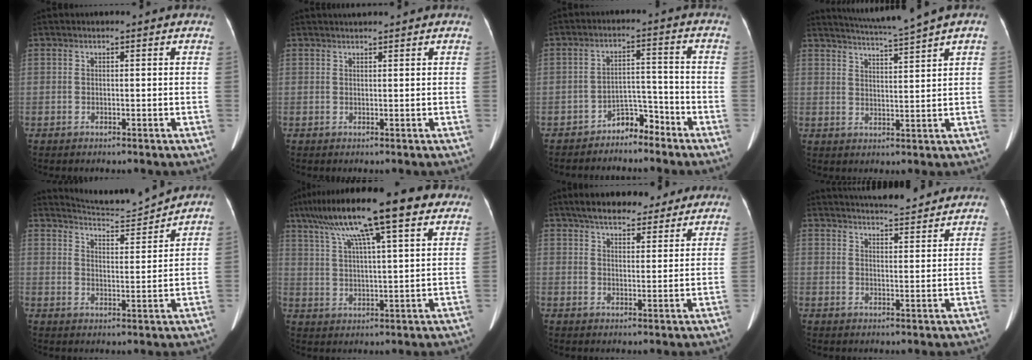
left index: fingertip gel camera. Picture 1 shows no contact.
{"total": 1.5, "force": [1.4, -0.1, 0.5], "torque": [-0.006, 0.016, 0.028]}
{"total": 4.5, "force": [-4.0, 1.6, 1.3], "torque": [-0.016, 0.009, -0.066]}
{"total": 7.1, "force": [6.2, -1.6, 3.1], "torque": [-0.055, 0.001, 0.097]}
{"total": 6.7, "force": [6.6, -1.1, -0.4], "torque": [-0.009, -0.007, 0.112]}
{"total": 18.5, "force": [11.8, 2.3, 14.0], "torque": [-0.246, 0.051, 0.183]}
{"total": 11.2, "force": [9.1, 4.0, 5.3], "torque": [-0.068, 0.030, 0.129]}
{"total": 12.5, "force": [11.9, 1.6, 3.8], "torque": [-0.054, 0.010, 0.154]}